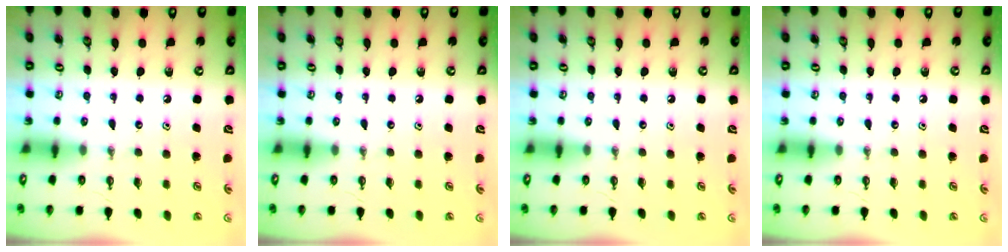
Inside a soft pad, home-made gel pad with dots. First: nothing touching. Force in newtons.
{"total": 0.0}
{"total": 0.0}
{"total": 0.0}